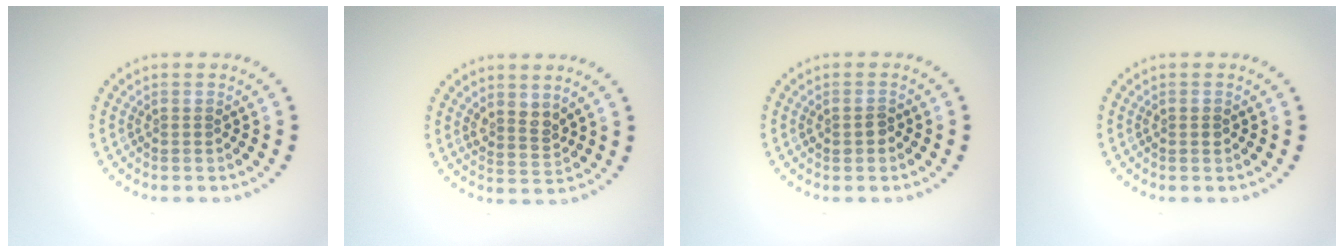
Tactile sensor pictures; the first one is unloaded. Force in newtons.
{"total": 2.2, "press": 1.8, "slide": 1.3}
{"total": 1.1, "press": 1.1, "slide": 0.1}
{"total": 0.9, "press": 0.9, "slide": 0.1}